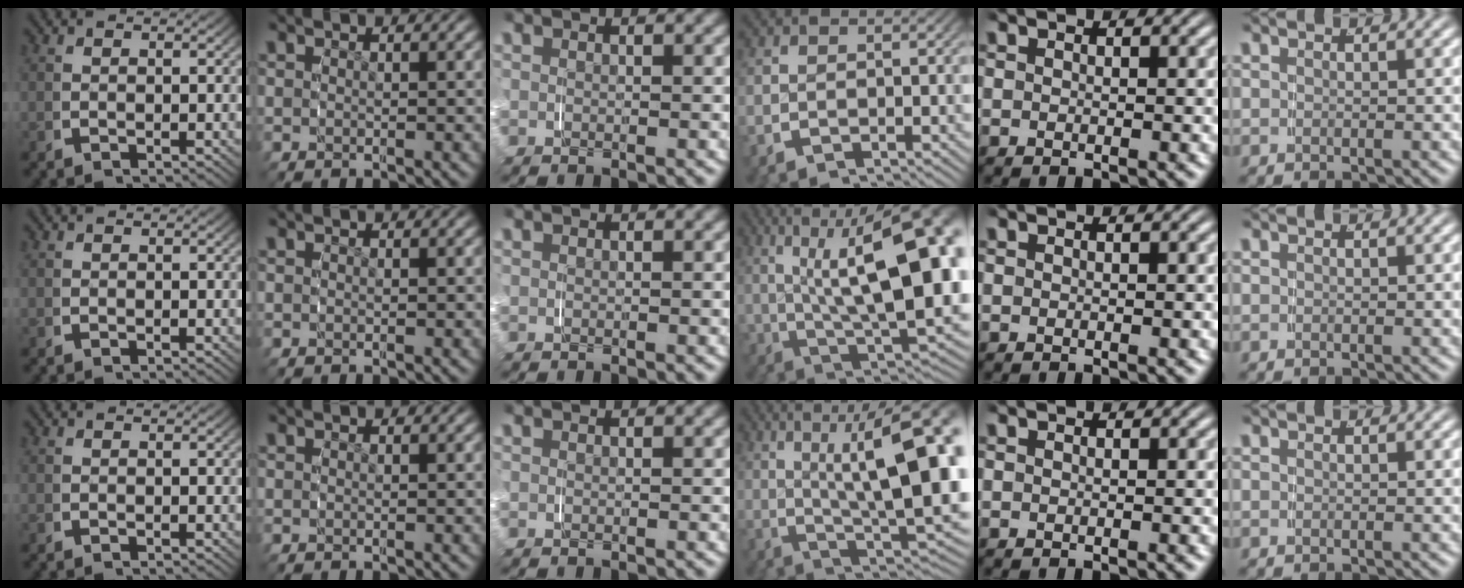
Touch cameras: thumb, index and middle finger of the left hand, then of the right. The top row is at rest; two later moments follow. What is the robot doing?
{"motion": "grasp_and_lifting", "object": "glasses case"}